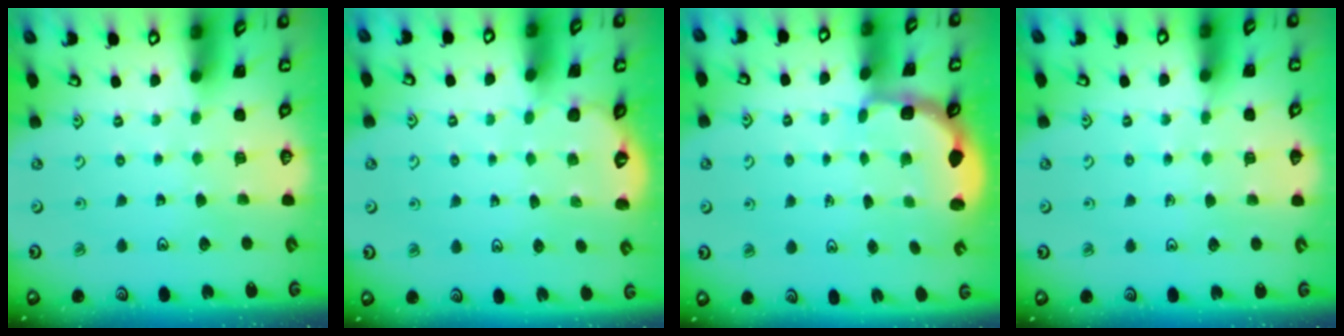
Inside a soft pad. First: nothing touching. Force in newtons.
{"total": 1.9, "press": 0.7, "slide": 1.8}
{"total": 3.0, "press": 2.0, "slide": 2.2}
{"total": 2.7, "press": 2.6, "slide": 0.5}